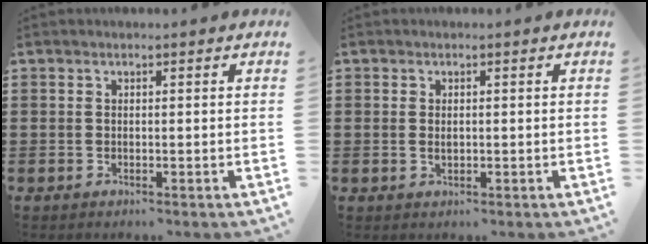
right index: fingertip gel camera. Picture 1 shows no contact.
{"total": 1.2, "force": [0.1, 0.7, 1.0], "torque": [-0.020, 0.004, 0.001]}